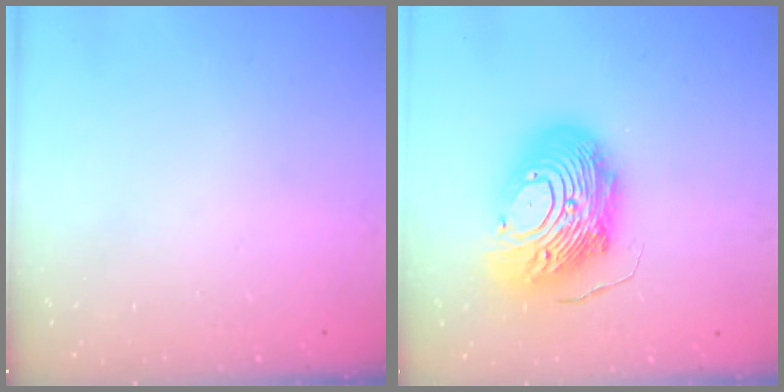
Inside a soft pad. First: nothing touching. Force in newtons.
{"total": 19.8, "press": 19.7, "slide": 1.9}